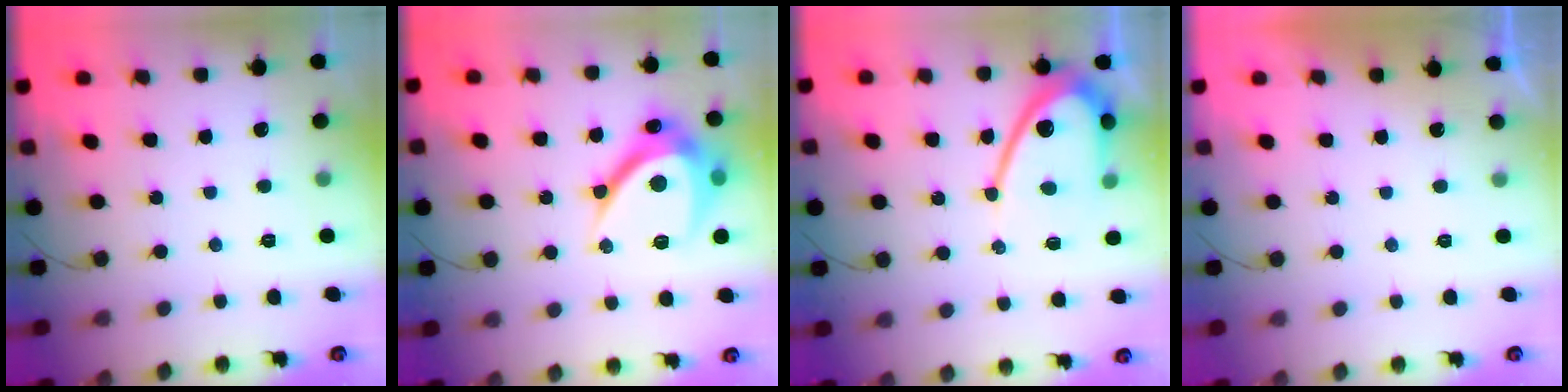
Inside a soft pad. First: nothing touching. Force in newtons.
{"total": 14.4, "press": 14.4, "slide": 0.5}
{"total": 11.9, "press": 11.9, "slide": 0.8}
{"total": 0.8, "press": 0.8, "slide": 0.1}